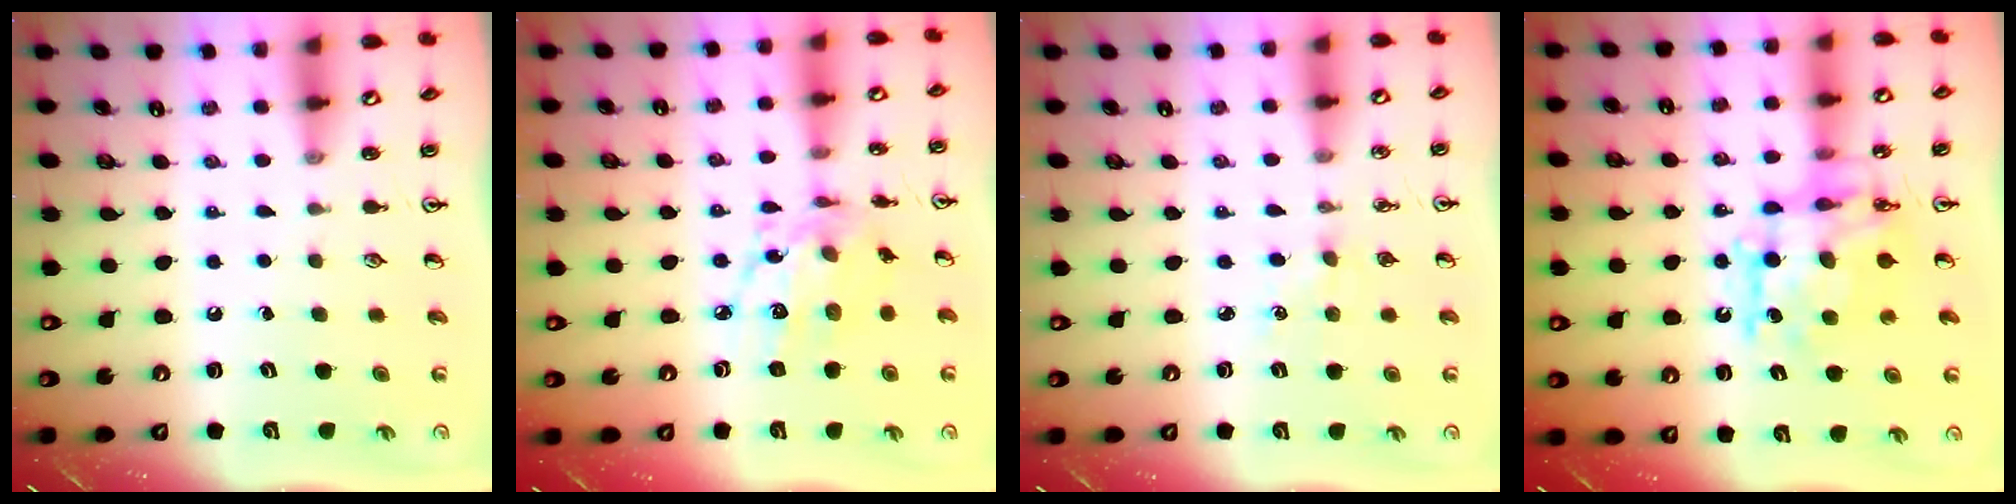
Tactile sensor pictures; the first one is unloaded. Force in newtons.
{"total": 12.1, "press": 12.1, "slide": 0.8}
{"total": 2.5, "press": 2.5, "slide": 0.4}
{"total": 11.7, "press": 11.6, "slide": 0.5}